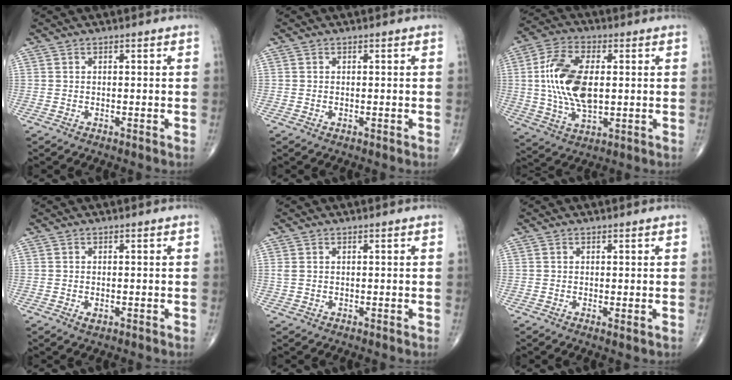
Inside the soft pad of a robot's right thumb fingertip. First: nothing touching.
{"total": 0.0}
{"total": 15.0, "force": [1.2, 7.9, 12.7], "torque": [-0.248, 0.004, 0.025]}
{"total": 1.2, "force": [-0.4, 0.6, 0.9], "torque": [-0.013, -0.003, -0.005]}
{"total": 0.9, "force": [0.3, 0.6, 0.6], "torque": [-0.017, 0.007, 0.010]}
{"total": 0.8, "force": [0.0, 0.2, 0.8], "torque": [-0.016, -0.005, -0.002]}